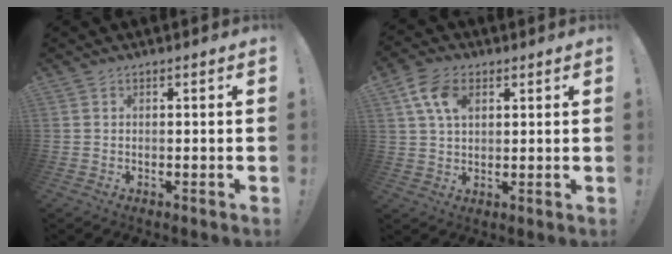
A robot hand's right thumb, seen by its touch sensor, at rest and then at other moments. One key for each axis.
{"total": 9.7, "fx": 3.8, "fy": 6.1, "fz": 6.5, "tx": -0.121, "ty": 0.002, "tz": 0.073}